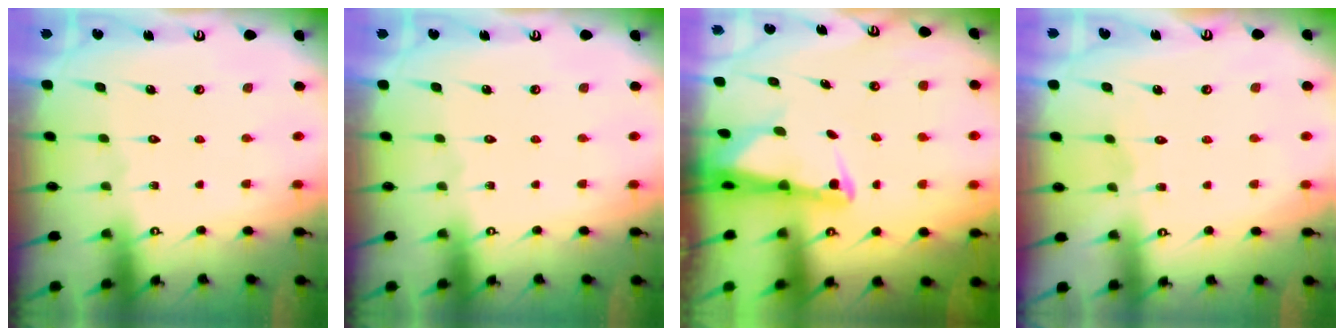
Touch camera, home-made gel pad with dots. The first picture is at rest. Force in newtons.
{"total": 0.0}
{"total": 2.7, "press": 2.7, "slide": 0.4}
{"total": 2.8, "press": 2.8, "slide": 0.3}